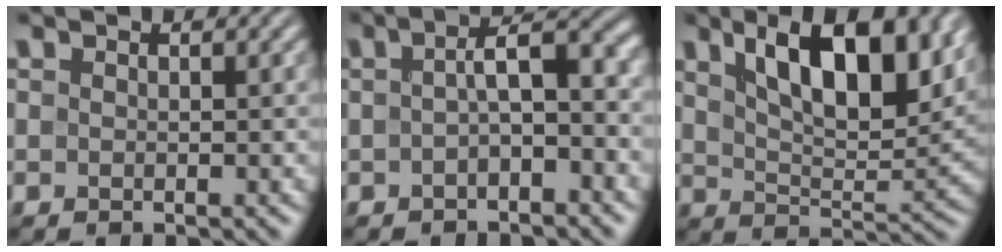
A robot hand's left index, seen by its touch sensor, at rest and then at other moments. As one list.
[{"total": 4.2, "force": [-0.4, 1.5, 3.9], "torque": [-0.062, 0.009, -0.010]}, {"total": 10.2, "force": [4.8, 4.3, 7.9], "torque": [-0.123, 0.004, 0.085]}]